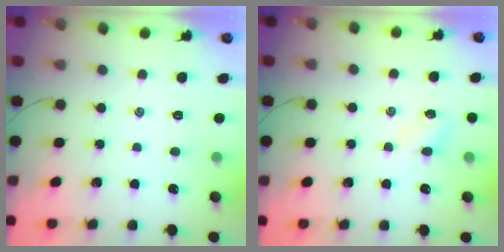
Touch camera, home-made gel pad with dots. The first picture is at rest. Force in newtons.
{"total": 3.2, "press": 3.0, "slide": 0.9}